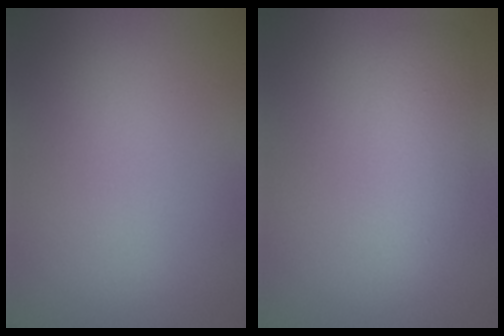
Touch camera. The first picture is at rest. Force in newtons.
{"total": 3.0, "press": 3.0, "slide": 0.1}